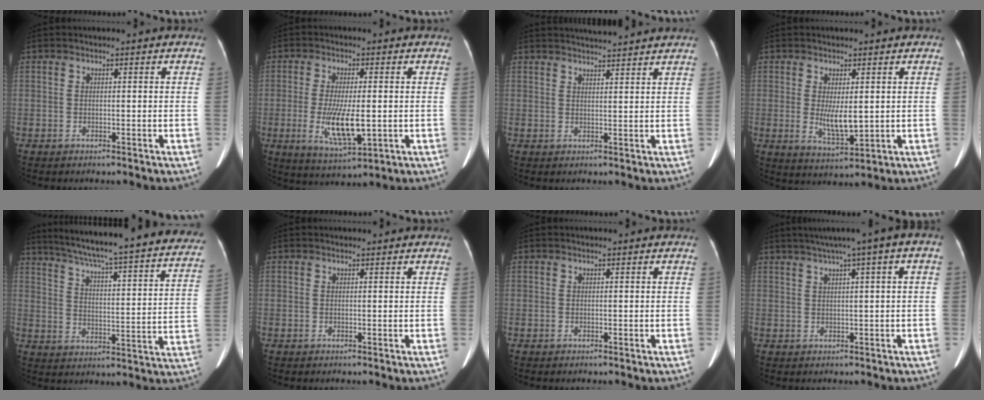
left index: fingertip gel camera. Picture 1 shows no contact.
{"total": 8.6, "force": [-1.1, 2.2, 8.2], "torque": [-0.161, -0.022, -0.013]}
{"total": 8.1, "force": [7.7, -0.4, 2.6], "torque": [-0.043, 0.022, 0.099]}
{"total": 5.1, "force": [0.4, 1.4, 4.9], "torque": [-0.089, -0.015, 0.016]}
{"total": 33.1, "force": [29.6, 2.7, 14.6], "torque": [-0.224, -0.074, 0.365]}
{"total": 0.8, "force": [0.8, 0.2, 0.2], "torque": [-0.011, 0.006, 0.009]}
{"total": 0.0}
{"total": 8.1, "force": [3.8, 0.0, 7.2], "torque": [-0.101, 0.040, 0.054]}